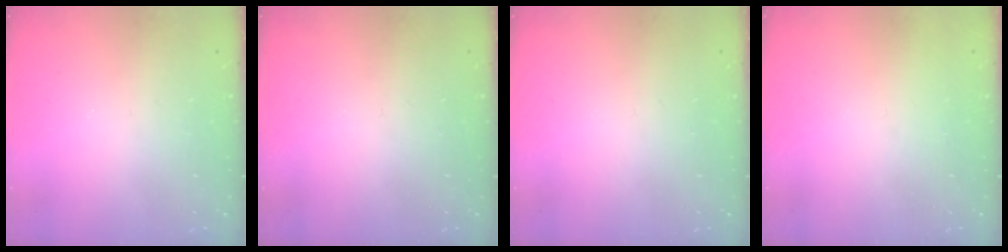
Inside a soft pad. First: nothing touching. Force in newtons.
{"total": 0.0}
{"total": 0.0}
{"total": 1.5, "press": 1.5, "slide": 0.1}